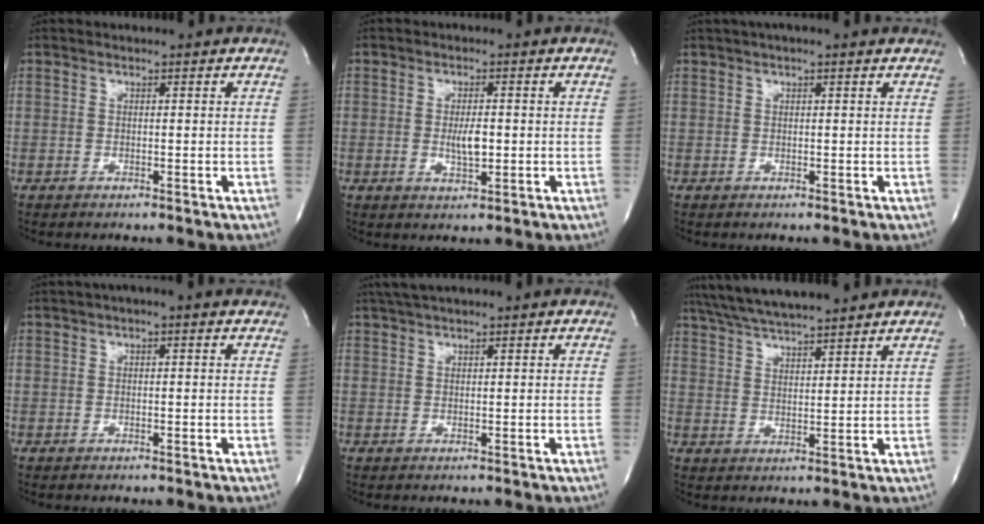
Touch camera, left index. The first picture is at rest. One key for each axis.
{"total": 3.5, "fx": -0.3, "fy": 1.1, "fz": 3.3, "tx": -0.062, "ty": -0.003, "tz": -0.002}
{"total": 3.5, "fx": 2.6, "fy": 0.5, "fz": 2.3, "tx": -0.037, "ty": 0.030, "tz": 0.037}
{"total": 2.8, "fx": 1.7, "fy": 0.4, "fz": 2.1, "tx": -0.034, "ty": 0.023, "tz": 0.022}
{"total": 4.6, "fx": 3.7, "fy": 0.4, "fz": 2.7, "tx": -0.050, "ty": 0.033, "tz": 0.065}
{"total": 13.4, "fx": 11.9, "fy": 0.9, "fz": 6.0, "tx": -0.113, "ty": 0.030, "tz": 0.190}